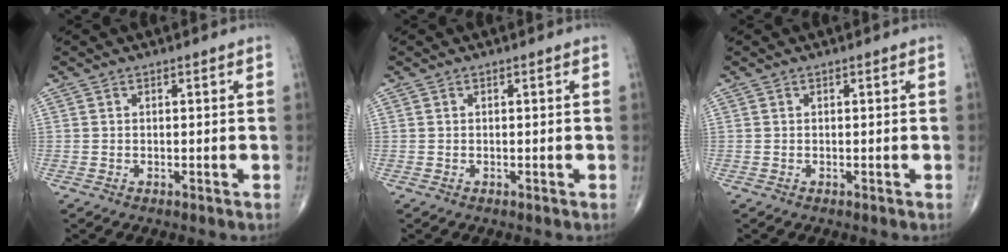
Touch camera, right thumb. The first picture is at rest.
{"total": 0.0}
{"total": 0.0}